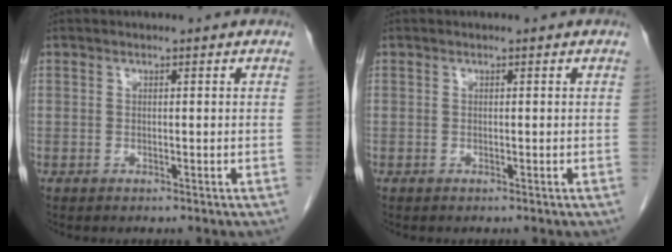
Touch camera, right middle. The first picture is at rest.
{"total": 0.0}